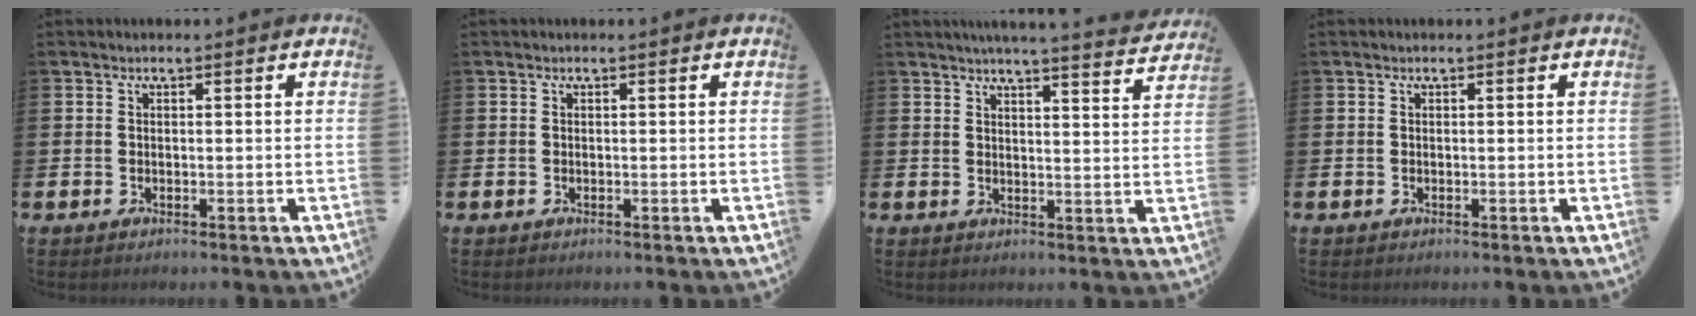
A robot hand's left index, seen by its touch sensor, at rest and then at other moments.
{"total": 0.0}
{"total": 4.7, "force": [4.5, -0.6, 1.1], "torque": [-0.012, -0.032, 0.075]}
{"total": 0.0}